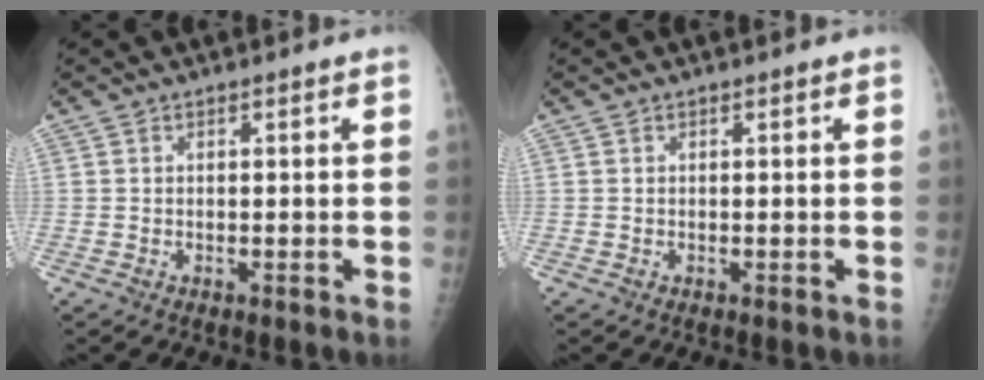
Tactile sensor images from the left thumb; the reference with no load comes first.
{"total": 0.0}